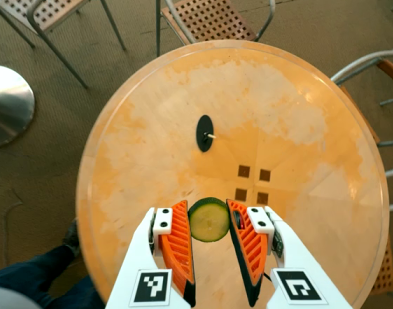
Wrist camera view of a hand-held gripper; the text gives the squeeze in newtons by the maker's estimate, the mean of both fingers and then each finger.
{"total": 8.4, "left": 8.6, "right": 8.1}